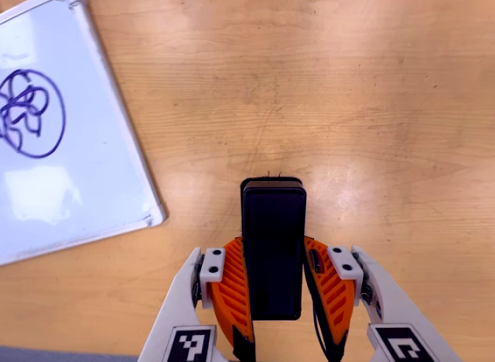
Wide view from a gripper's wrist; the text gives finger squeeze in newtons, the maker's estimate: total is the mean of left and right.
{"total": 4.6, "left": 3.1, "right": 6.1}